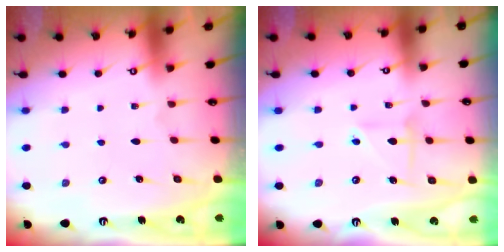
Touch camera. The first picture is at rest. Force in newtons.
{"total": 4.9, "press": 4.8, "slide": 1.1}